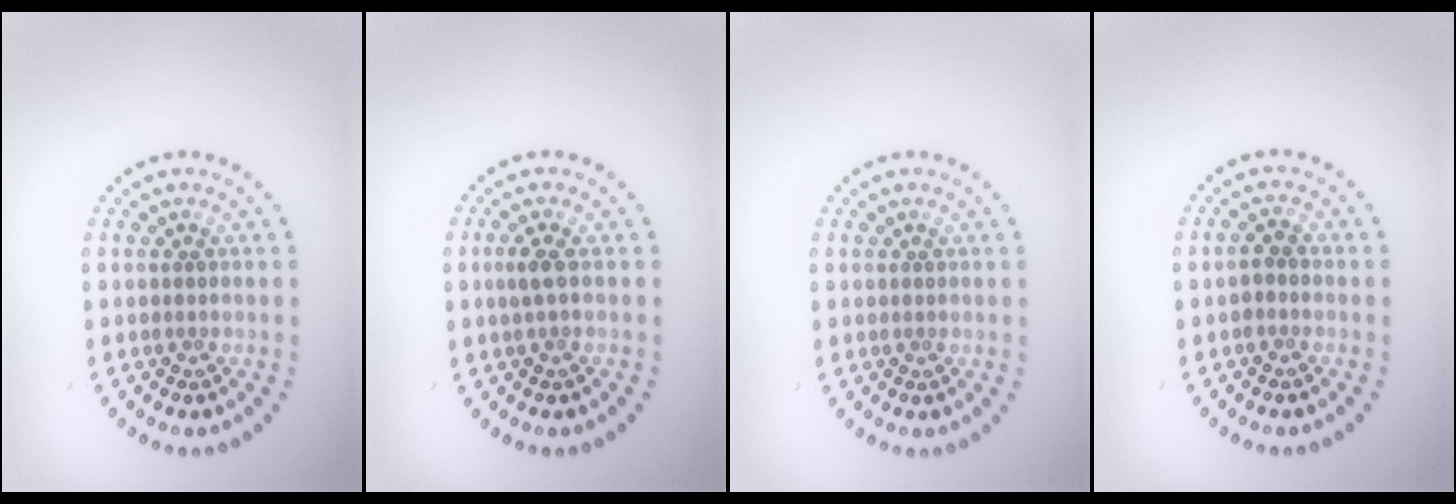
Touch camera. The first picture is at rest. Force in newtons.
{"total": 1.1, "press": 1.0, "slide": 0.5}
{"total": 0.0}
{"total": 1.1, "press": 1.0, "slide": 0.5}